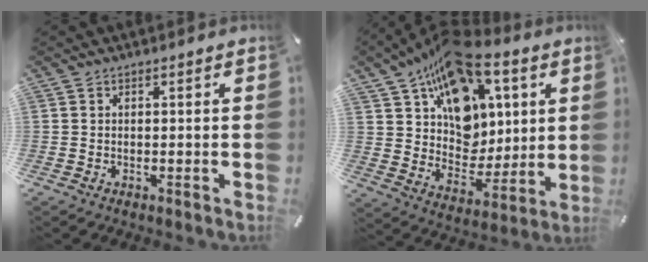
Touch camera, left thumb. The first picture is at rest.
{"total": 17.2, "force": [9.7, 11.9, 7.8], "torque": [-0.133, -0.065, 0.176]}